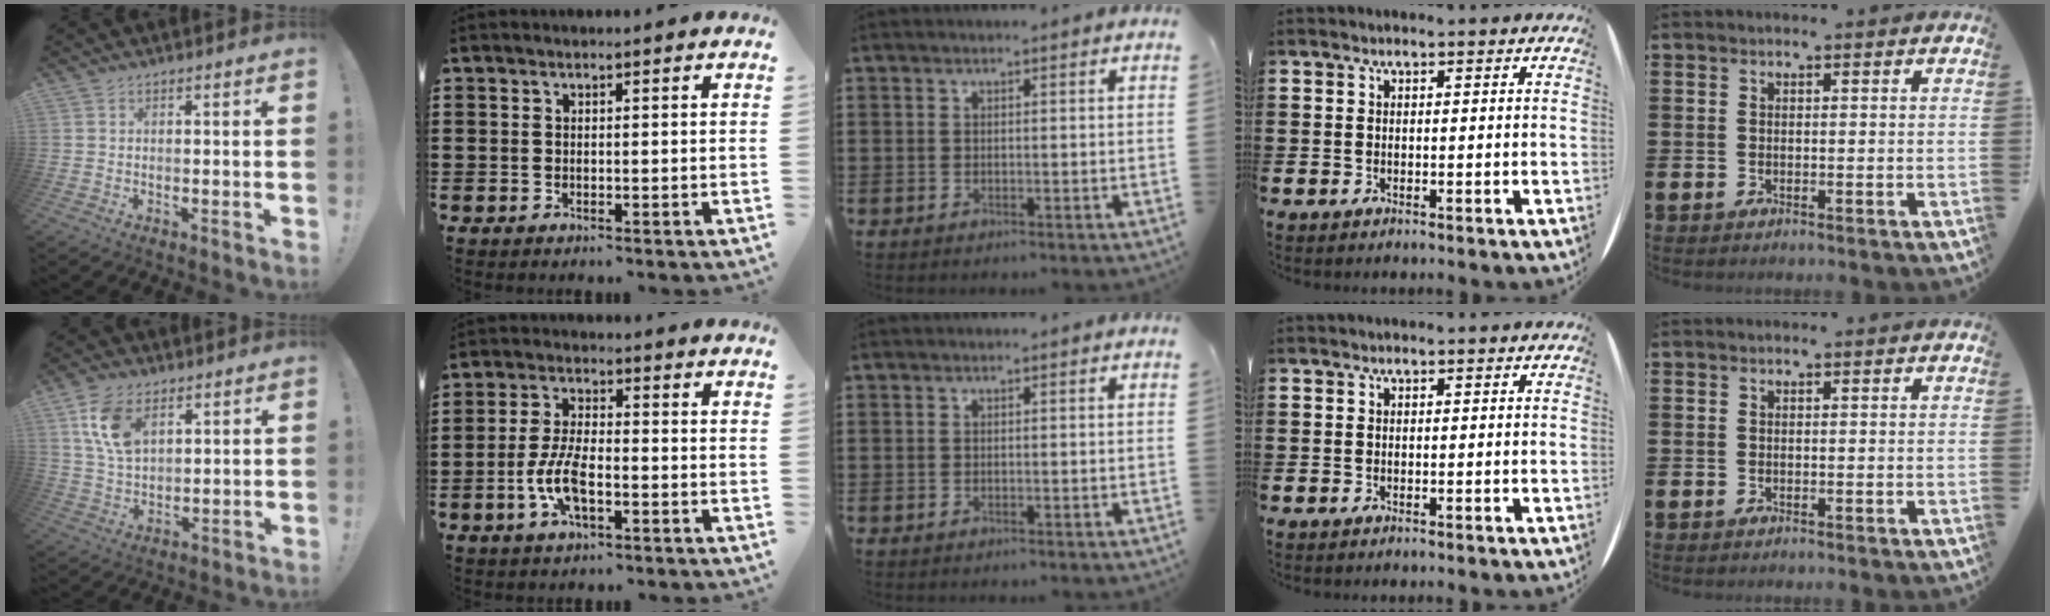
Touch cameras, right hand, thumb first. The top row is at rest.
{"thumb": {"total": 10.9, "force": [5.2, 6.4, 7.0], "torque": [-0.131, -0.008, 0.100]}, "index": {"total": 7.4, "force": [-2.5, 2.8, 6.4], "torque": [-0.147, -0.007, -0.052]}}